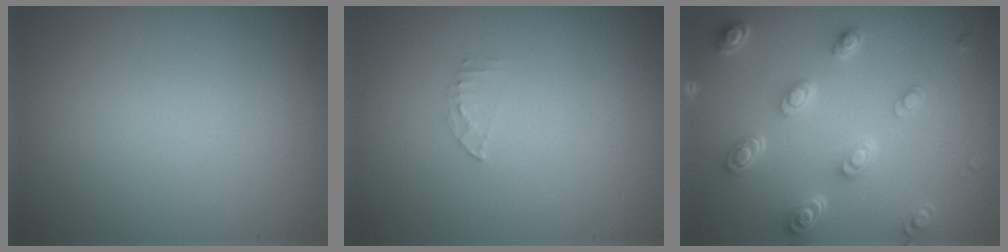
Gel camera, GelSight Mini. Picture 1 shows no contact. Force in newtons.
{"total": 0.9, "press": 0.9, "slide": 0.1}
{"total": 4.8, "press": 3.6, "slide": 3.1}